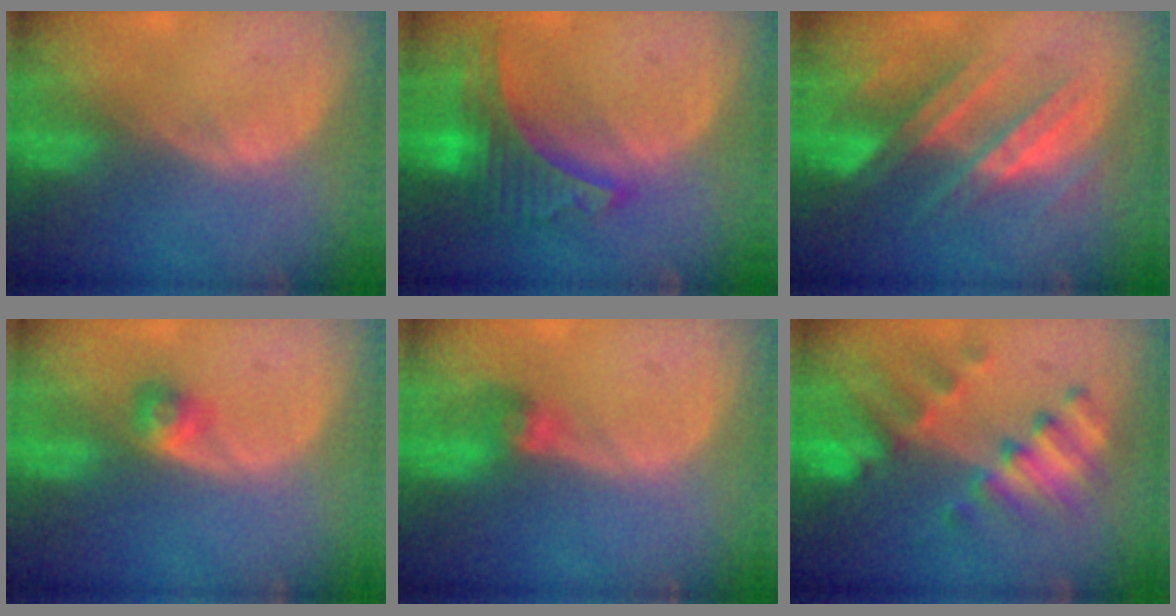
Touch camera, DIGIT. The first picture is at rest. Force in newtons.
{"total": 8.9, "press": 7.6, "slide": 4.5}
{"total": 8.6, "press": 8.3, "slide": 2.4}
{"total": 2.6, "press": 2.3, "slide": 1.1}
{"total": 2.7, "press": 2.7, "slide": 0.1}
{"total": 8.9, "press": 8.3, "slide": 3.5}